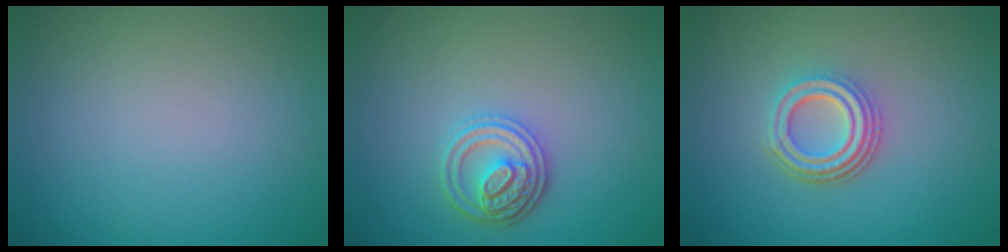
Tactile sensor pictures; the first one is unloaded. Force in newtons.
{"total": 3.2, "press": 3.0, "slide": 1.3}
{"total": 4.3, "press": 3.2, "slide": 2.9}